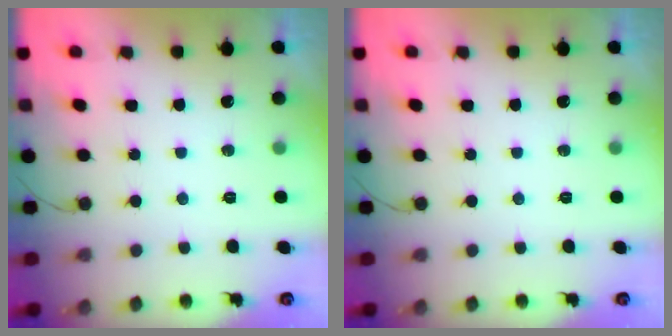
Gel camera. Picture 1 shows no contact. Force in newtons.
{"total": 0.0}